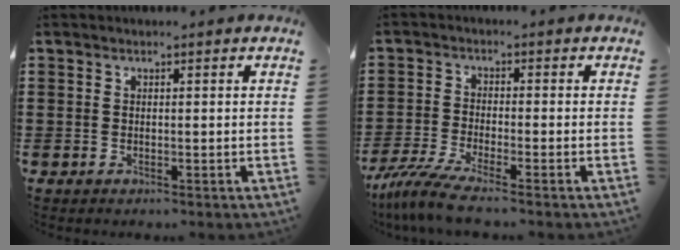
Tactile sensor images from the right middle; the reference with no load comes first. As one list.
[{"total": 5.3, "force": [-4.3, -0.1, 3.0], "torque": [-0.085, -0.025, -0.090]}]